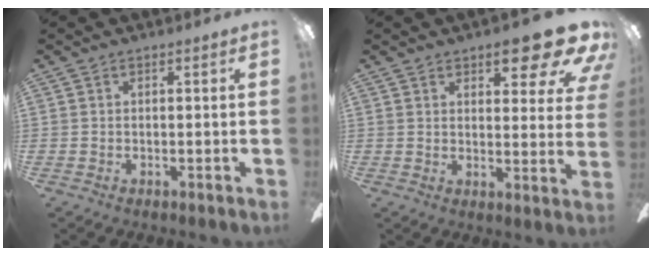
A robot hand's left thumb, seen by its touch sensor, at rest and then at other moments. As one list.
[{"total": 13.8, "force": [9.0, 4.2, 9.6], "torque": [-0.102, -0.064, 0.140]}]